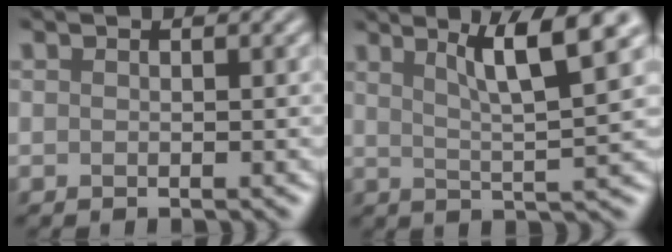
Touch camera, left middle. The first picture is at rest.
{"total": 7.1, "force": [3.4, 1.1, 6.2], "torque": [-0.087, 0.009, 0.056]}